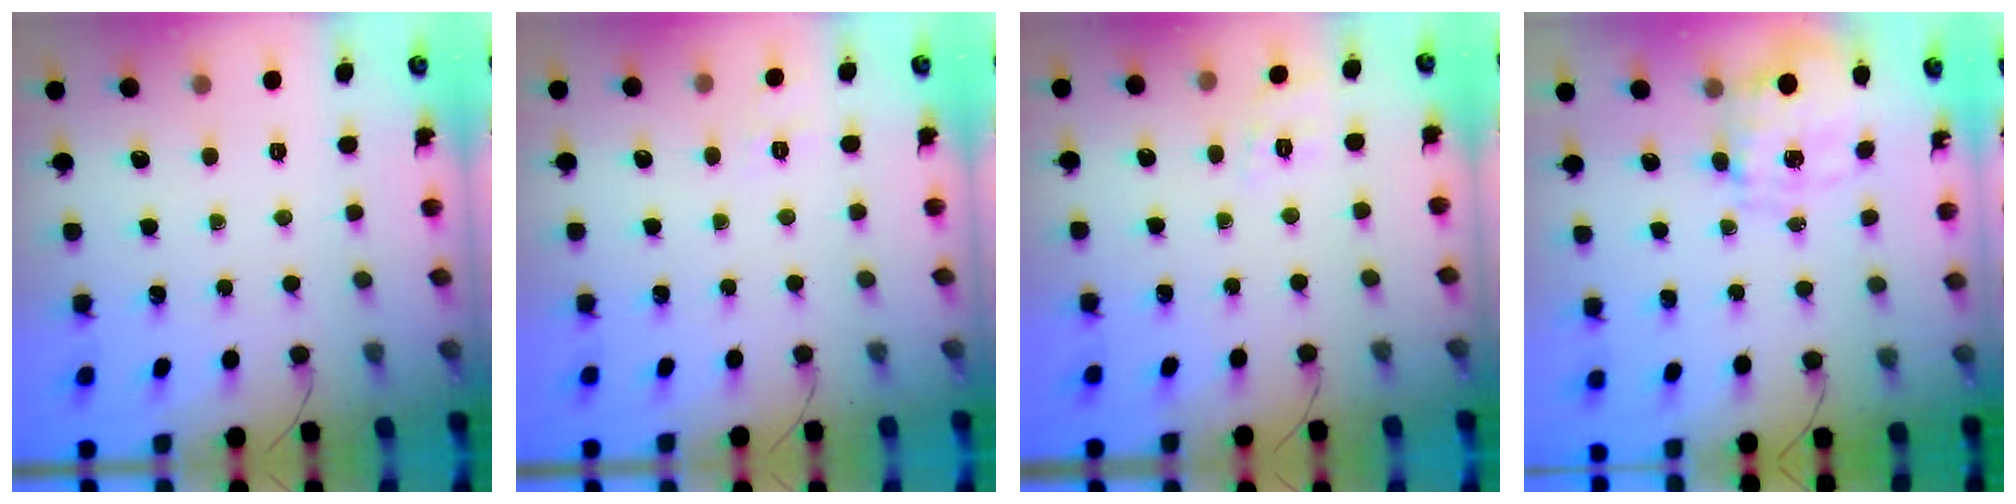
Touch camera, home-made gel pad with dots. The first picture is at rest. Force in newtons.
{"total": 7.3, "press": 7.0, "slide": 2.0}
{"total": 1.9, "press": 0.5, "slide": 1.8}
{"total": 3.4, "press": 3.2, "slide": 1.0}